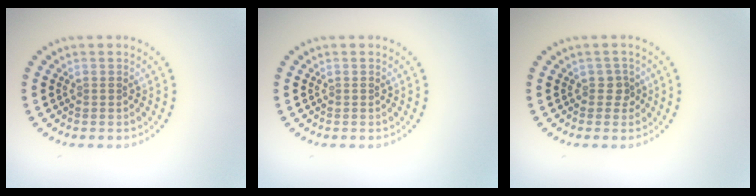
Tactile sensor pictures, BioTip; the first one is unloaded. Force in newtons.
{"total": 0.0}
{"total": 1.2, "press": 1.0, "slide": 0.7}